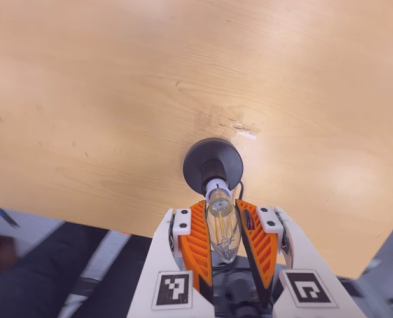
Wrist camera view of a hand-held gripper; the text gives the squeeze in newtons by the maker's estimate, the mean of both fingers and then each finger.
{"total": 12.6, "left": 12.0, "right": 13.3}